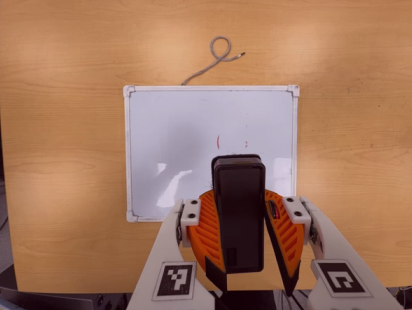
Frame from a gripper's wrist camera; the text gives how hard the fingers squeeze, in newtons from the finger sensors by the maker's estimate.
{"total": 10.1, "left": 9.6, "right": 10.6}